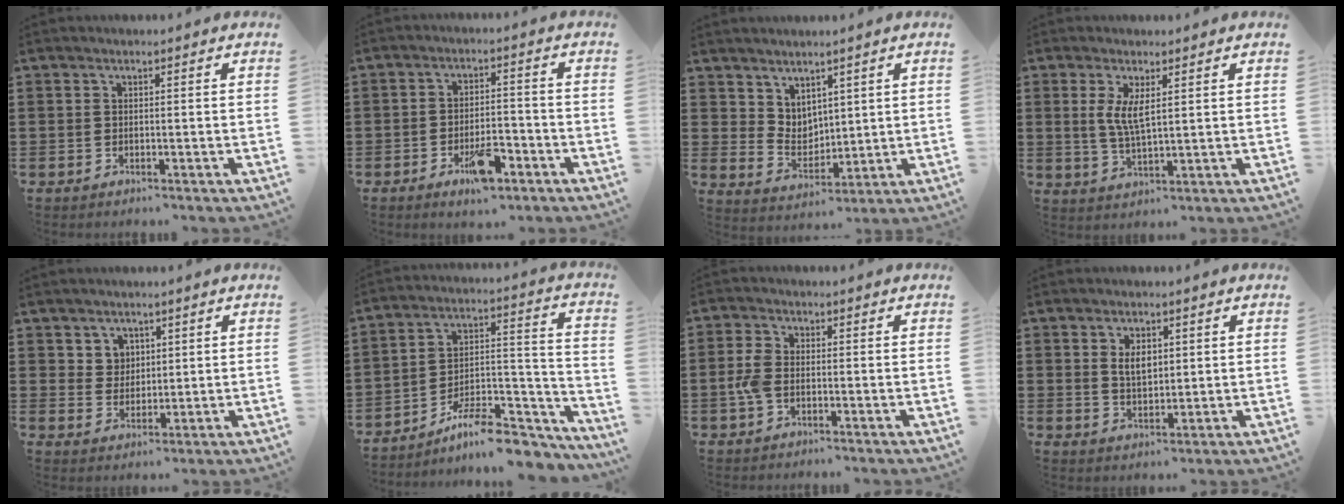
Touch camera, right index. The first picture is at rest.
{"total": 6.7, "force": [-3.5, 2.5, 5.2], "torque": [-0.091, 0.003, -0.059]}
{"total": 4.5, "force": [3.6, 2.8, 0.3], "torque": [-0.024, -0.004, 0.069]}
{"total": 4.5, "force": [1.3, 1.4, 4.1], "torque": [-0.086, 0.001, 0.021]}
{"total": 3.6, "force": [2.0, 3.0, 0.5], "torque": [-0.016, 0.006, 0.036]}
{"total": 10.1, "force": [-8.6, 2.1, 4.9], "torque": [-0.068, 0.024, -0.159]}
{"total": 3.5, "force": [-0.9, 1.9, 2.8], "torque": [-0.080, -0.008, -0.023]}
{"total": 3.7, "force": [1.1, 2.0, 2.9], "torque": [-0.054, 0.005, 0.017]}